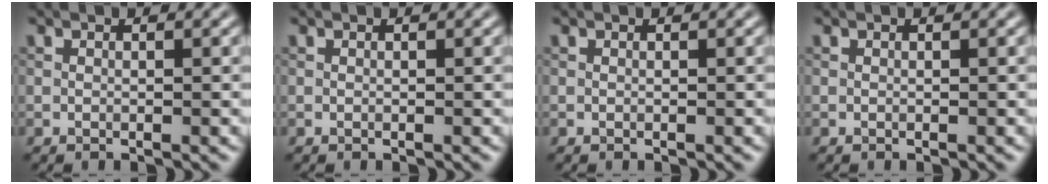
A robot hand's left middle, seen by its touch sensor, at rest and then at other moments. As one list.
[{"total": 0.0}, {"total": 0.0}, {"total": 0.0}]